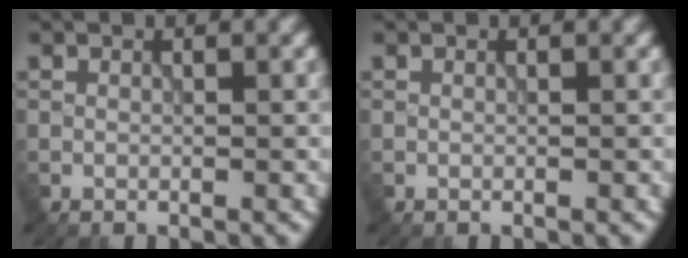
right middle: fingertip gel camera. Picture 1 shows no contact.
{"total": 0.0}